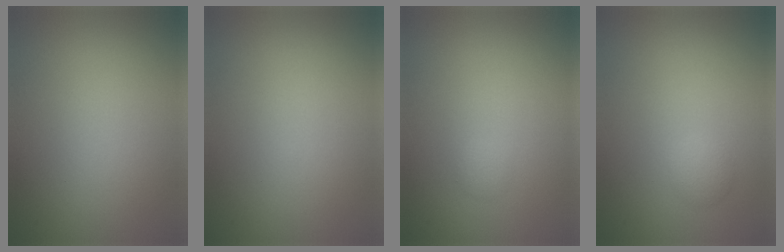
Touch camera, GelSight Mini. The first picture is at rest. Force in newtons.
{"total": 0.0}
{"total": 0.7, "press": 0.7, "slide": 0.0}
{"total": 1.2, "press": 1.1, "slide": 0.1}